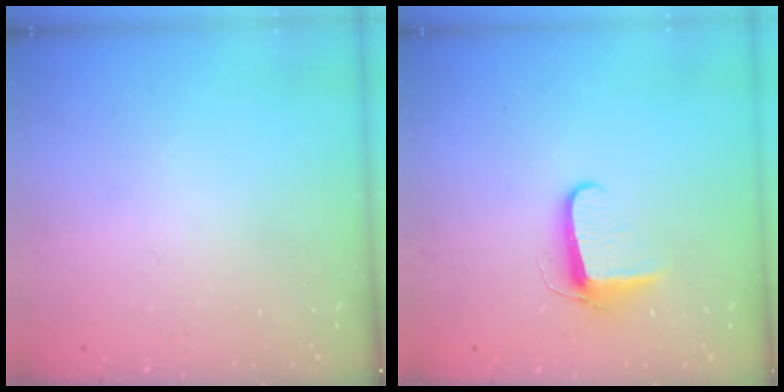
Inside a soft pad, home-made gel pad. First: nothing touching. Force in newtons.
{"total": 7.8, "press": 7.7, "slide": 1.1}